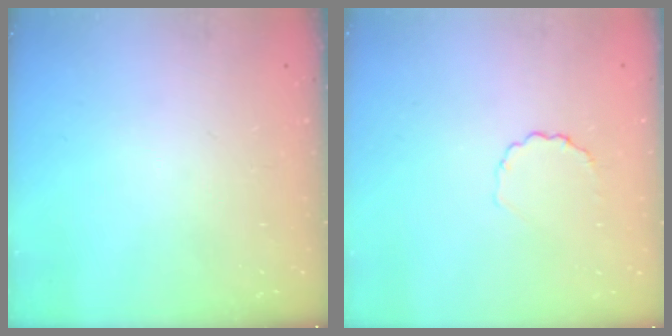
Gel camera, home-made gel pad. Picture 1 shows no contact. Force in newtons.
{"total": 2.7, "press": 2.5, "slide": 1.0}